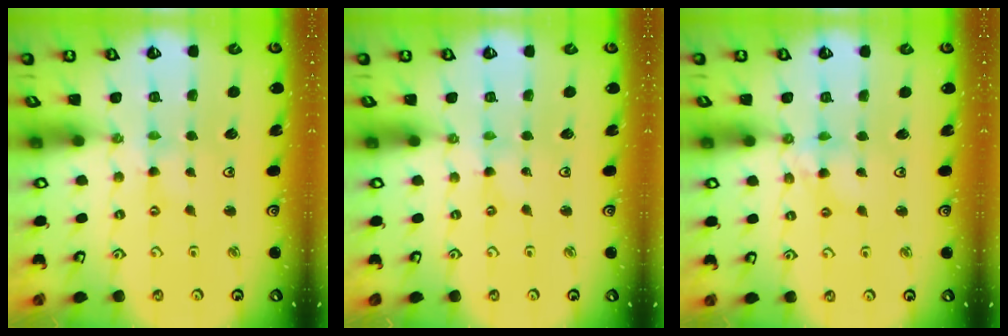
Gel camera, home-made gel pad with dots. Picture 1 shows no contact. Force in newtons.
{"total": 0.0}
{"total": 5.7, "press": 5.7, "slide": 0.5}